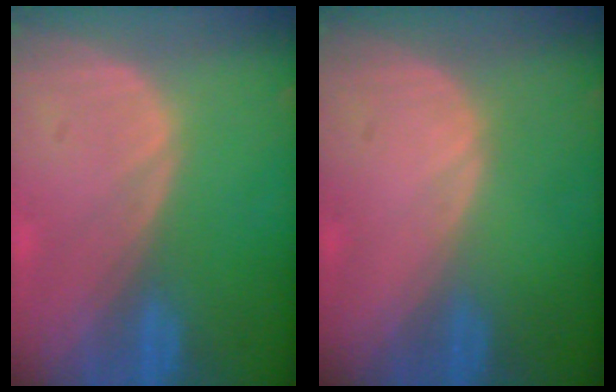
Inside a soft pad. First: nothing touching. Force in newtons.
{"total": 0.0}